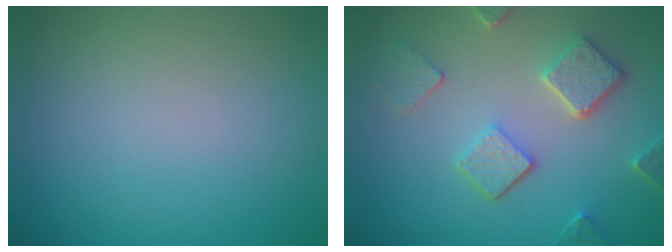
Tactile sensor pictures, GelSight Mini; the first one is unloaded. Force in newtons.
{"total": 4.9, "press": 3.8, "slide": 3.2}